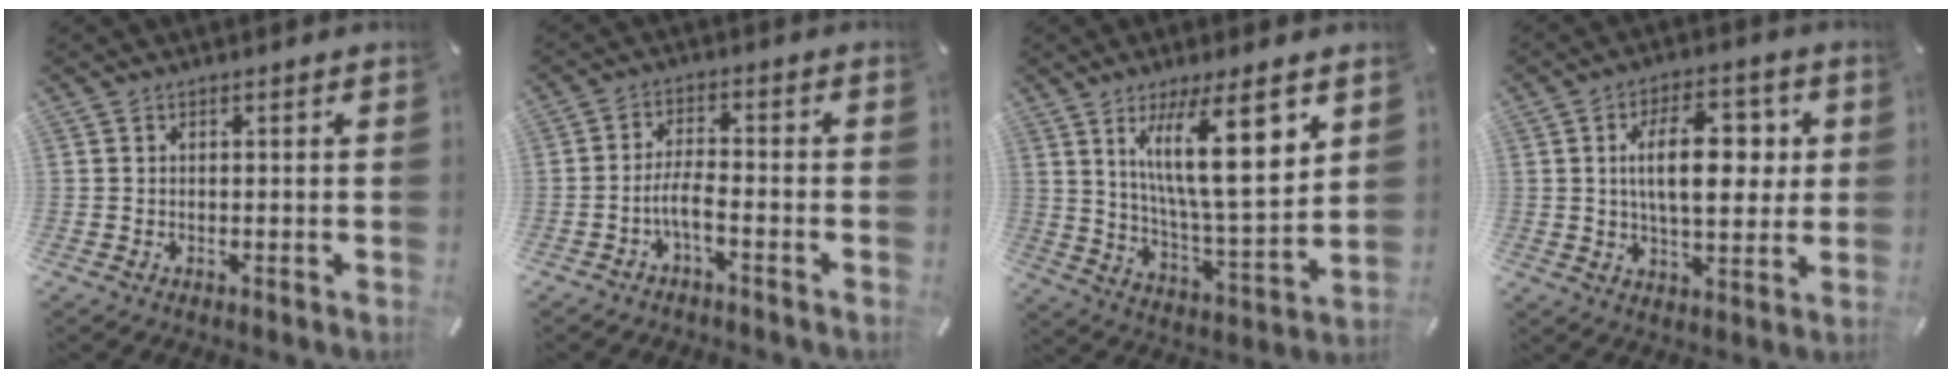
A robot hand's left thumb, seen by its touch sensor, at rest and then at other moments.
{"total": 5.3, "force": [-2.8, 1.5, 4.2], "torque": [-0.083, 0.007, -0.052]}
{"total": 18.7, "force": [9.0, 5.4, 15.5], "torque": [-0.247, -0.034, 0.139]}
{"total": 14.7, "force": [2.7, 7.8, 12.2], "torque": [-0.184, -0.002, 0.037]}